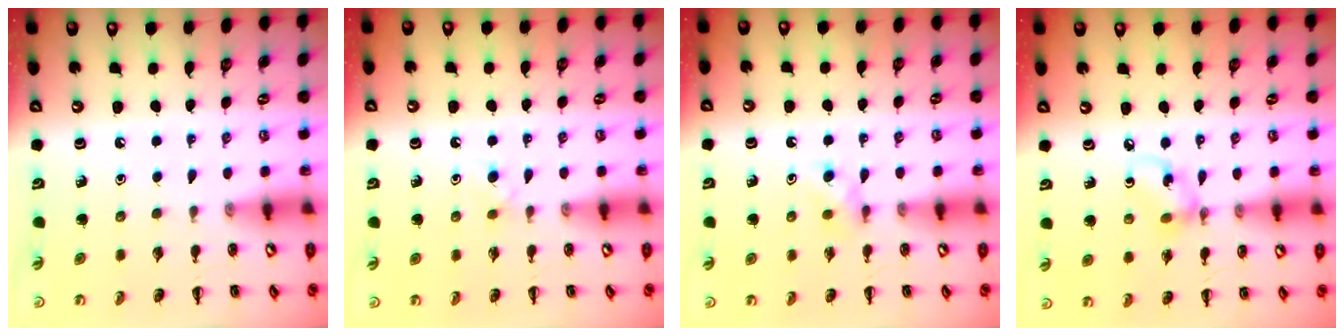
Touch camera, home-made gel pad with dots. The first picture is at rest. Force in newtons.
{"total": 3.9, "press": 3.6, "slide": 1.4}
{"total": 3.1, "press": 2.8, "slide": 1.3}
{"total": 6.3, "press": 6.3, "slide": 0.5}